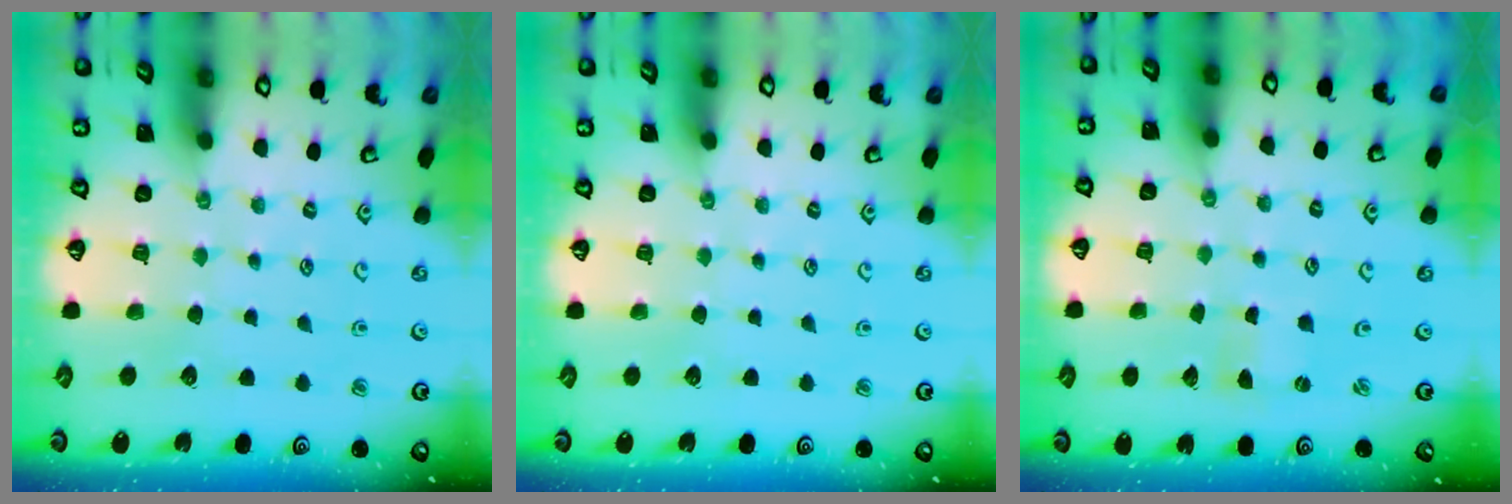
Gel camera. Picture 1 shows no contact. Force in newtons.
{"total": 0.0}
{"total": 0.0}